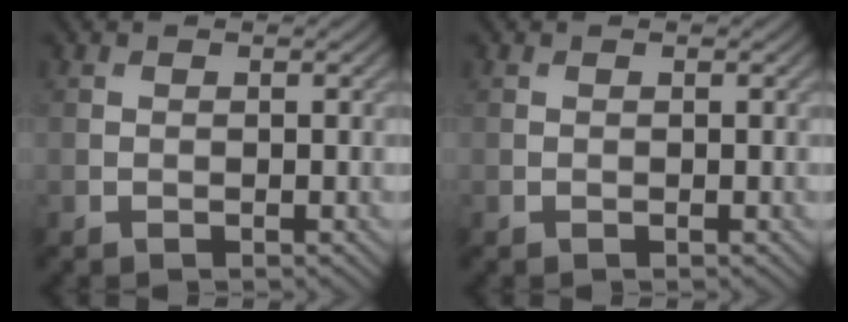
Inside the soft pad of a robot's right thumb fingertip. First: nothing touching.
{"total": 0.0}